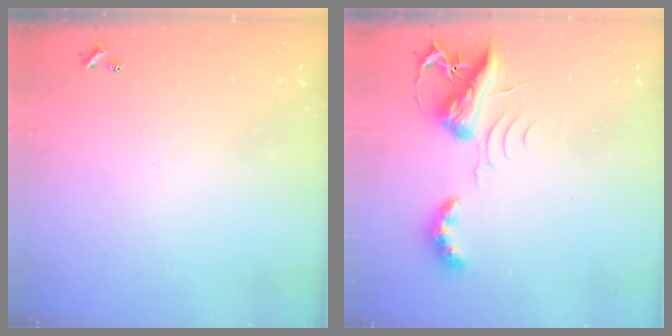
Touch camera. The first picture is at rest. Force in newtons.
{"total": 7.2, "press": 7.2, "slide": 0.0}